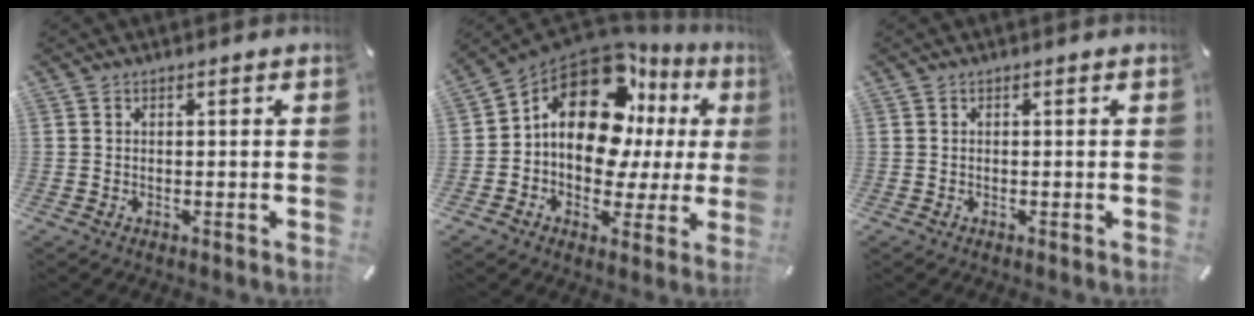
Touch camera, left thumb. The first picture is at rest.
{"total": 18.7, "force": [6.6, 12.2, 12.5], "torque": [-0.219, -0.048, 0.110]}
{"total": 0.0}